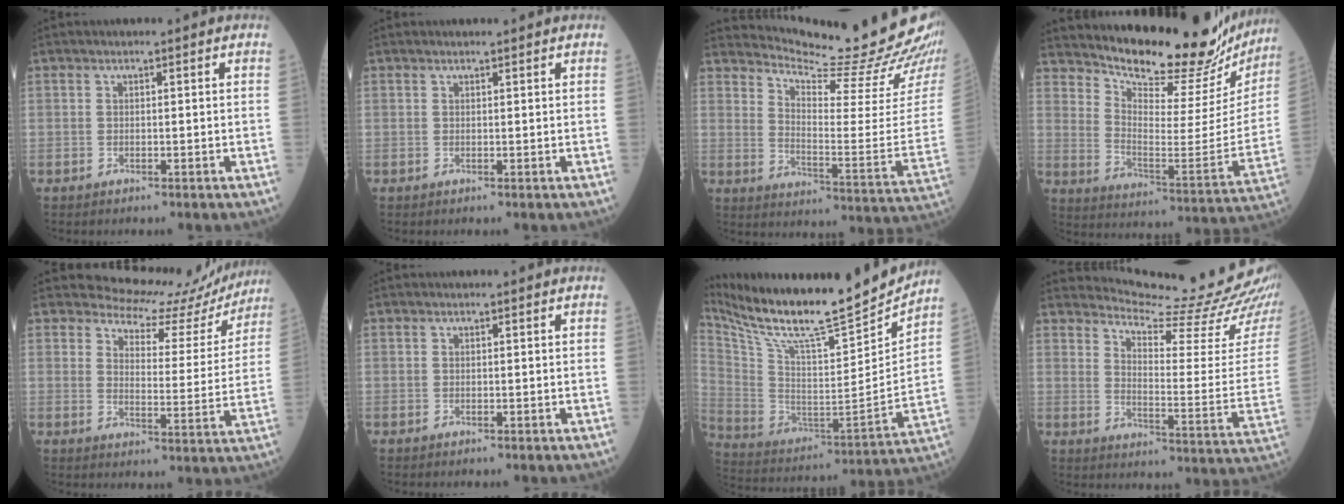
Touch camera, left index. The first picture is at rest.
{"total": 1.1, "force": [1.0, 0.0, 0.3], "torque": [-0.007, 0.006, 0.016]}
{"total": 19.2, "force": [18.1, -1.5, 6.1], "torque": [-0.111, -0.123, 0.243]}
{"total": 23.1, "force": [21.8, 4.2, 6.3], "torque": [-0.101, -0.094, 0.288]}
{"total": 13.1, "force": [12.5, 3.8, 0.5], "torque": [0.009, -0.031, 0.134]}
{"total": 0.0}
{"total": 23.6, "force": [21.2, 2.4, 10.1], "torque": [-0.205, -0.048, 0.345]}
{"total": 16.4, "force": [15.8, -2.0, 3.8], "torque": [-0.065, -0.121, 0.202]}